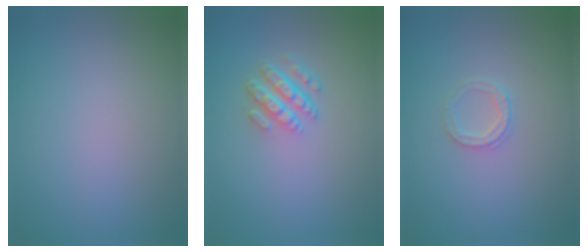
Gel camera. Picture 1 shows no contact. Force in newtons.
{"total": 4.0, "press": 2.8, "slide": 2.8}
{"total": 1.6, "press": 1.6, "slide": 0.2}